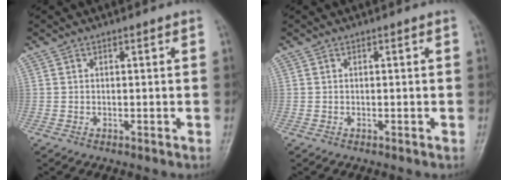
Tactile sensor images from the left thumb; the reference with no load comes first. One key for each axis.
{"total": 0.0}